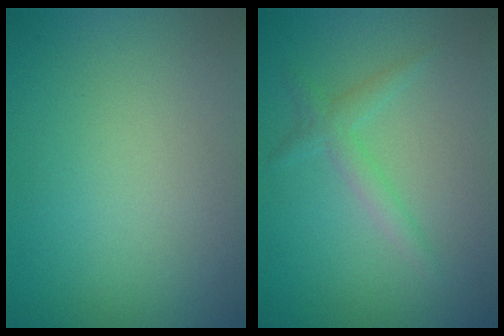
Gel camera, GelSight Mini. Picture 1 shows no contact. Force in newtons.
{"total": 1.7, "press": 1.7, "slide": 0.1}